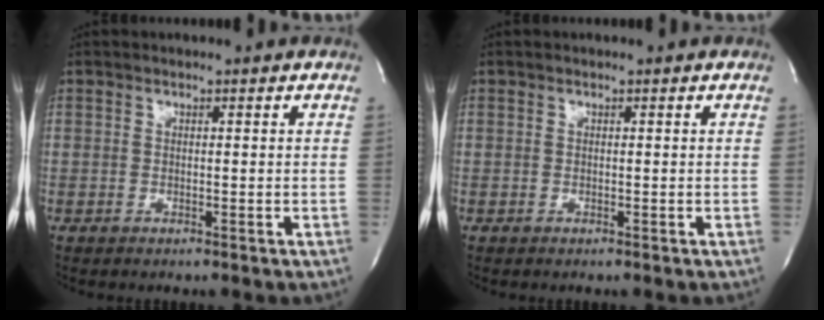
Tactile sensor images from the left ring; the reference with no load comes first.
{"total": 0.0}